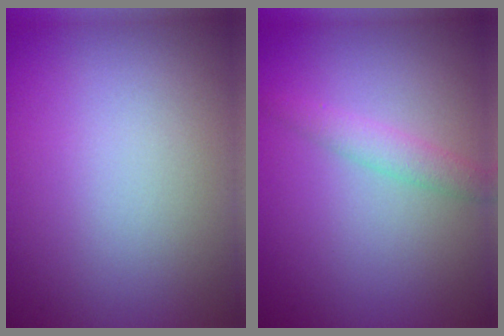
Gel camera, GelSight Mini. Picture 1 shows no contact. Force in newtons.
{"total": 1.8, "press": 1.8, "slide": 0.0}